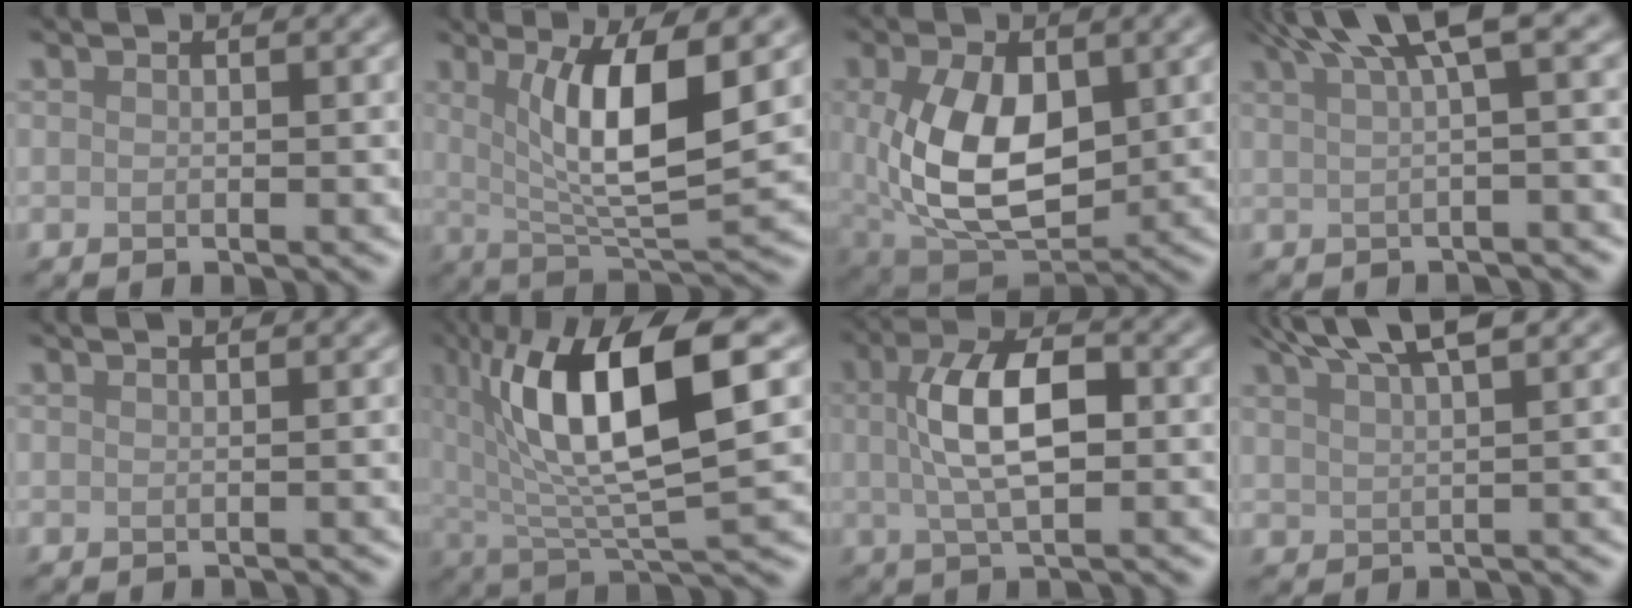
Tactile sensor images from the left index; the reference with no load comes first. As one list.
[{"total": 7.6, "force": [1.9, 1.7, 7.2], "torque": [-0.118, -0.013, 0.038]}, {"total": 9.2, "force": [0.6, 5.4, 7.5], "torque": [-0.156, -0.011, 0.018]}, {"total": 5.5, "force": [3.0, 1.1, 4.5], "torque": [-0.055, 0.024, 0.048]}, {"total": 1.3, "force": [1.1, 0.4, 0.5], "torque": [-0.003, 0.002, 0.008]}, {"total": 11.4, "force": [3.4, 3.1, 10.4], "torque": [-0.175, 0.004, 0.064]}, {"total": 6.1, "force": [0.5, 2.5, 5.5], "torque": [-0.103, 0.009, 0.005]}, {"total": 5.8, "force": [4.5, 1.3, 3.4], "torque": [-0.053, 0.019, 0.079]}]